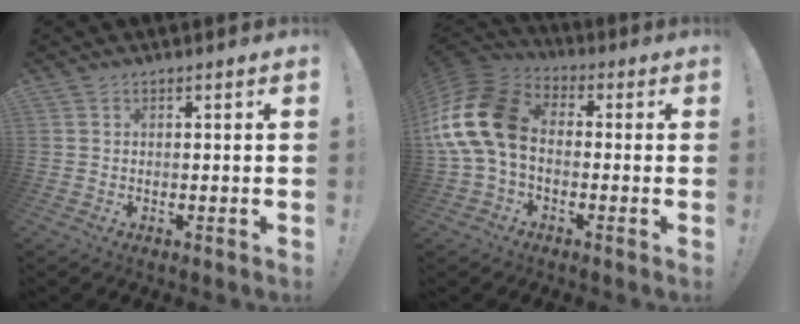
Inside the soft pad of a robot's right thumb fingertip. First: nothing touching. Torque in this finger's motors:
{"motor_torque": [2.66, 2.35, 1.58, -1.19, 0.52]}